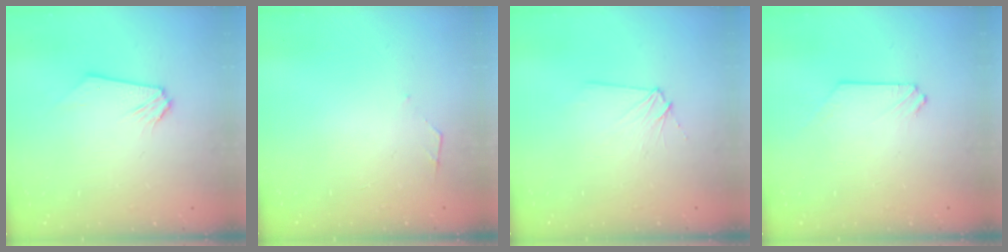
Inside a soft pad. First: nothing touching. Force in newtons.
{"total": 2.7, "press": 2.6, "slide": 0.4}
{"total": 3.5, "press": 3.5, "slide": 0.5}
{"total": 0.0}